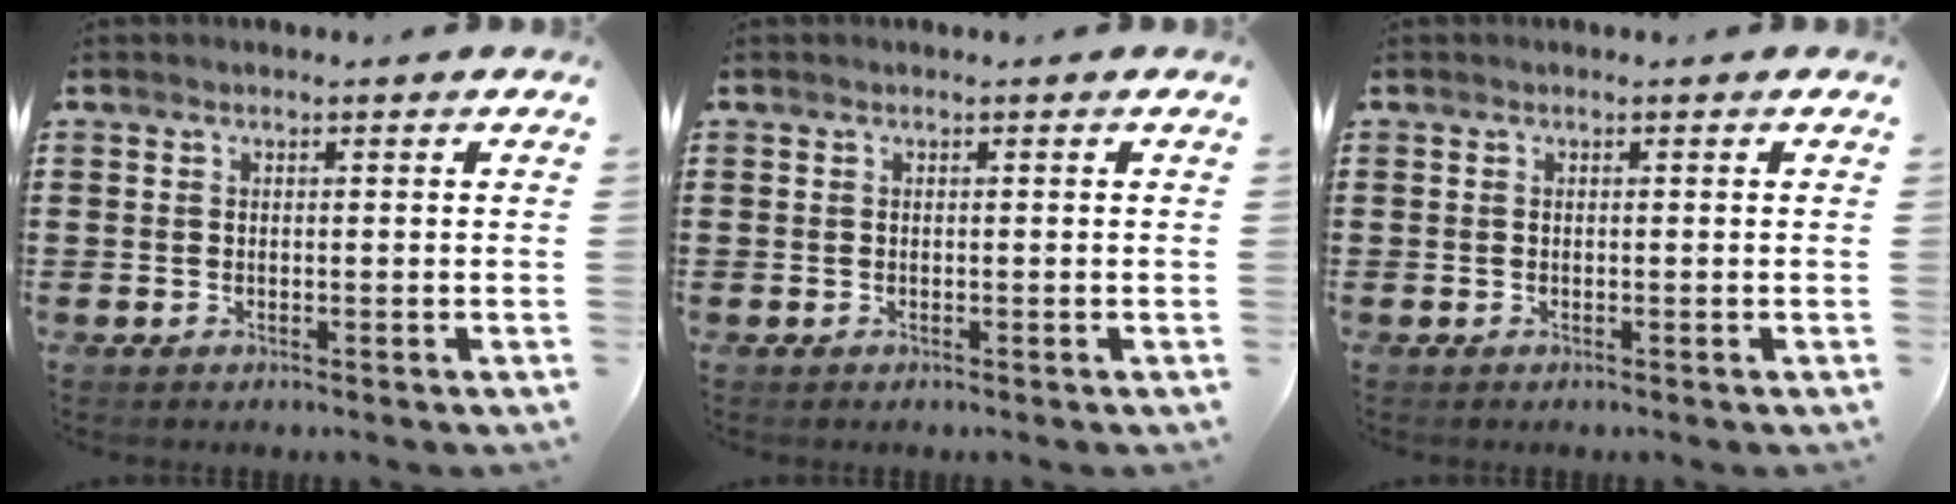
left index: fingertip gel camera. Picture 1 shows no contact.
{"total": 0.0}
{"total": 0.0}